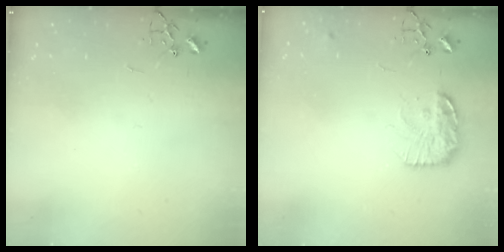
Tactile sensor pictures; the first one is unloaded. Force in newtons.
{"total": 14.3, "press": 14.3, "slide": 0.8}